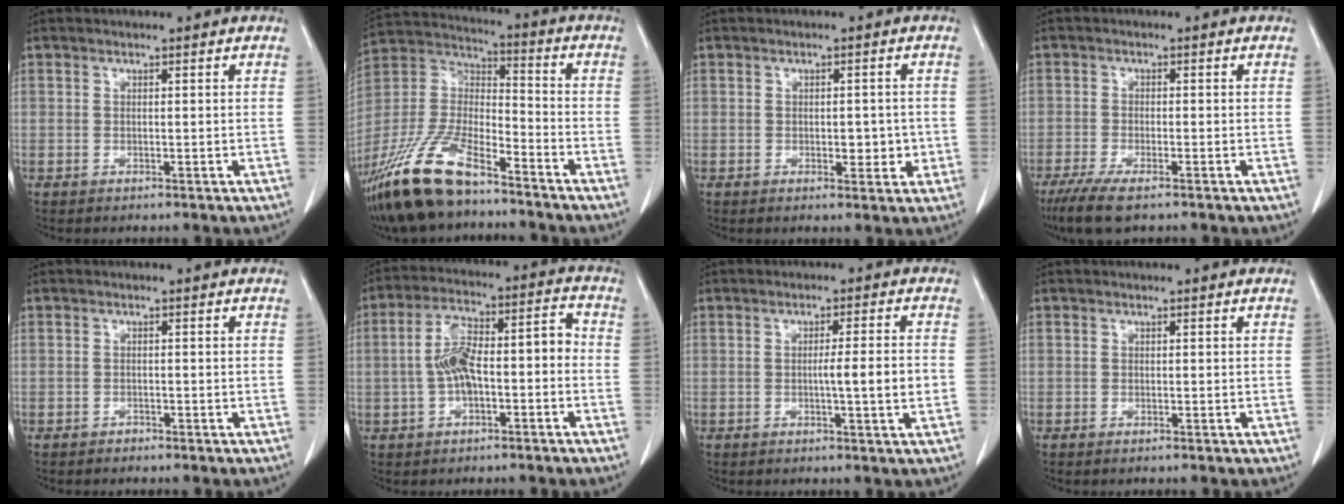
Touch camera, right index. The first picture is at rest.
{"total": 18.5, "force": [-13.7, 5.5, 11.1], "torque": [-0.252, -0.012, -0.259]}
{"total": 3.4, "force": [-0.6, 1.8, 2.8], "torque": [-0.031, 0.001, -0.002]}
{"total": 6.5, "force": [-4.5, 1.3, 4.5], "torque": [-0.083, -0.017, -0.074]}
{"total": 0.6, "force": [-0.6, 0.3, 0.0], "torque": [-0.003, 0.001, -0.011]}
{"total": 9.9, "force": [-1.7, 3.8, 9.0], "torque": [-0.170, 0.048, -0.024]}
{"total": 4.9, "force": [-0.6, -0.5, 4.9], "torque": [-0.074, -0.003, -0.010]}
{"total": 0.0}